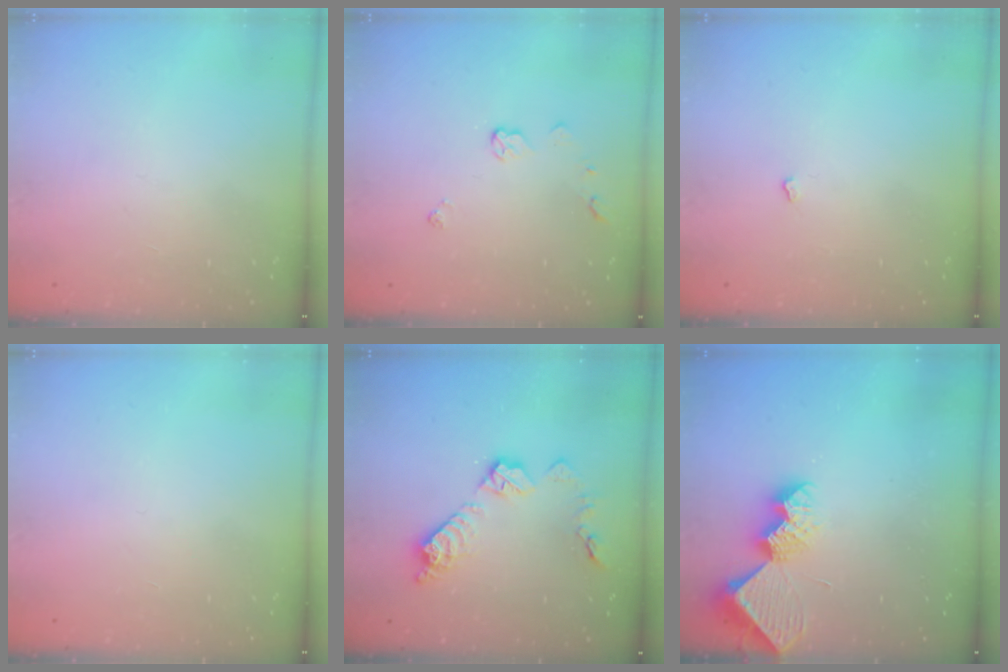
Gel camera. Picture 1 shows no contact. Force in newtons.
{"total": 4.7, "press": 4.7, "slide": 0.1}
{"total": 1.8, "press": 1.8, "slide": 0.4}
{"total": 0.0}
{"total": 11.4, "press": 11.4, "slide": 0.7}
{"total": 9.1, "press": 9.1, "slide": 0.7}